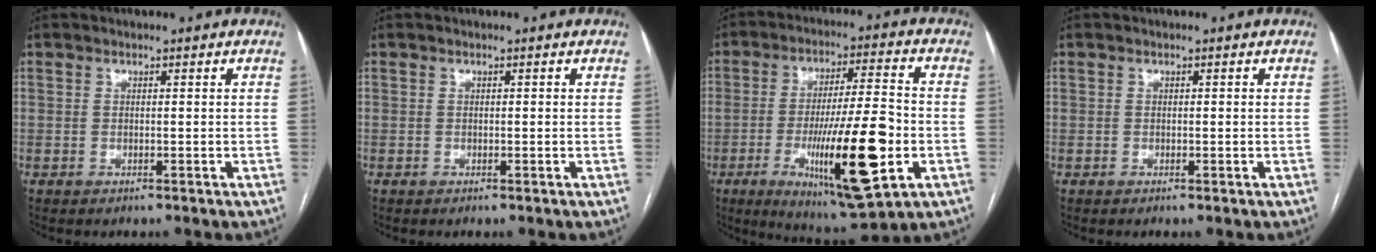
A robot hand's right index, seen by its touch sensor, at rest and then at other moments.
{"total": 0.0}
{"total": 18.8, "force": [-5.4, 2.5, 17.8], "torque": [-0.303, -0.019, -0.077]}
{"total": 0.0}